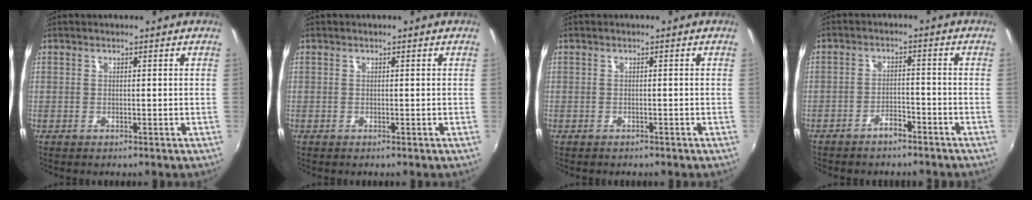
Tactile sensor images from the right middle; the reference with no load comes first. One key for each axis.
{"total": 0.0}
{"total": 1.0, "fx": -0.8, "fy": 0.5, "fz": 0.1, "tx": -0.009, "ty": -0.001, "tz": -0.011}
{"total": 3.5, "fx": -3.0, "fy": 1.2, "fz": 1.4, "tx": -0.040, "ty": 0.010, "tz": -0.044}